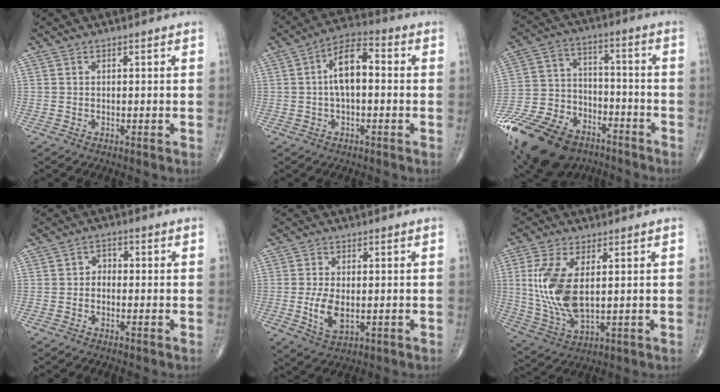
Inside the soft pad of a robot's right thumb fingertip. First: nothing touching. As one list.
[{"total": 9.0, "force": [0.3, 4.3, 7.9], "torque": [-0.137, 0.031, -0.005]}, {"total": 24.1, "force": [-15.4, 14.2, 11.9], "torque": [-0.289, 0.043, -0.269]}, {"total": 2.1, "force": [-0.5, 1.7, 1.2], "torque": [-0.003, 0.011, -0.018]}, {"total": 5.9, "force": [-0.8, 3.1, 5.0], "torque": [-0.099, -0.010, -0.008]}, {"total": 12.6, "force": [1.8, 6.0, 10.9], "torque": [-0.238, -0.013, 0.047]}]